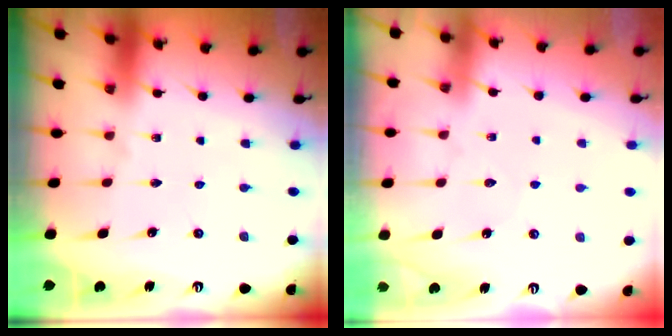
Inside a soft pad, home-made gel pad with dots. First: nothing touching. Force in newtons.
{"total": 4.1, "press": 4.0, "slide": 0.6}